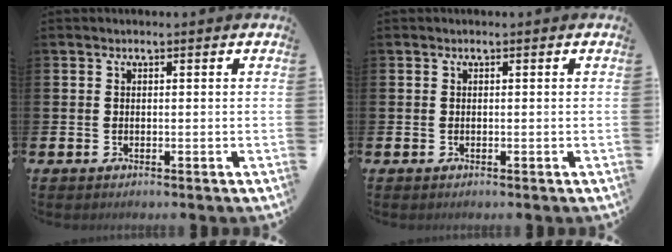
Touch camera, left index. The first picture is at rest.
{"total": 0.0}